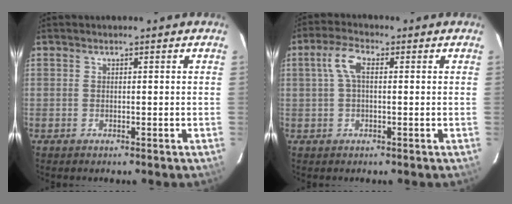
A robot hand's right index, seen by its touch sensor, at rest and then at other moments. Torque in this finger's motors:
{"motor_torque": [0.49, -0.07, 0.19, 0.07]}